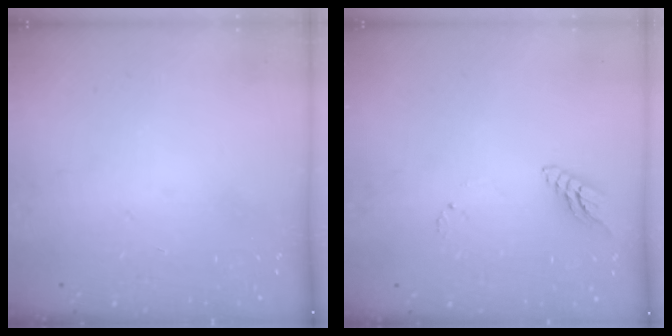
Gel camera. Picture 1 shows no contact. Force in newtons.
{"total": 7.2, "press": 7.2, "slide": 0.6}